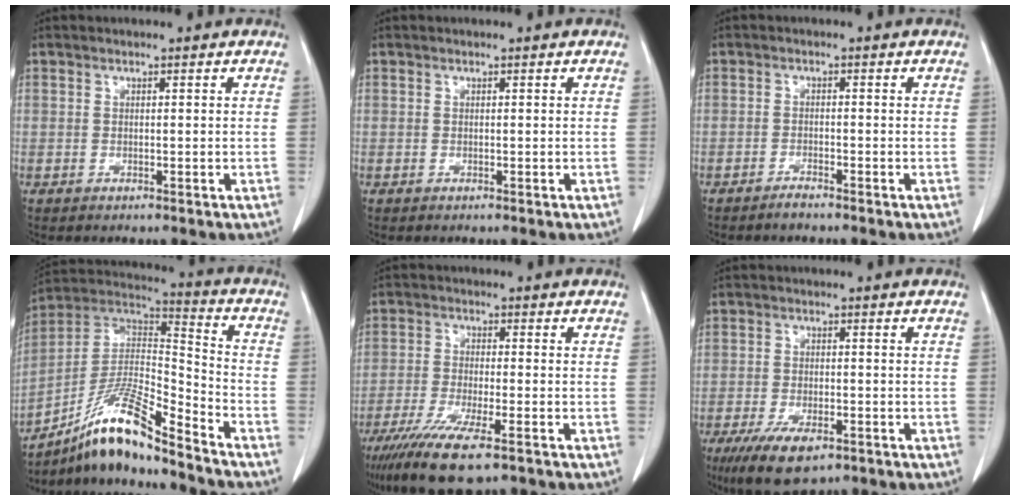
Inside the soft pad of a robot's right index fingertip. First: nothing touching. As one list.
[{"total": 0.0}, {"total": 1.5, "force": [-1.4, 0.1, 0.5], "torque": [-0.007, 0.000, -0.024]}, {"total": 14.9, "force": [-11.3, 1.1, 9.6], "torque": [-0.173, 0.014, -0.201]}, {"total": 10.8, "force": [-7.1, 1.4, 8.0], "torque": [-0.142, -0.028, -0.115]}, {"total": 8.1, "force": [-5.0, 3.0, 5.6], "torque": [-0.099, -0.014, -0.079]}]